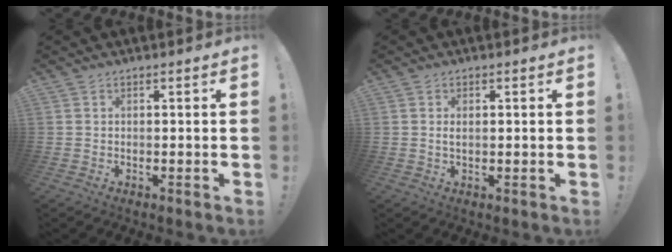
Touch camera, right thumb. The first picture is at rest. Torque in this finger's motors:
{"motor_torque": [0.26, -0.41, -0.10, 0.41, 0.03]}